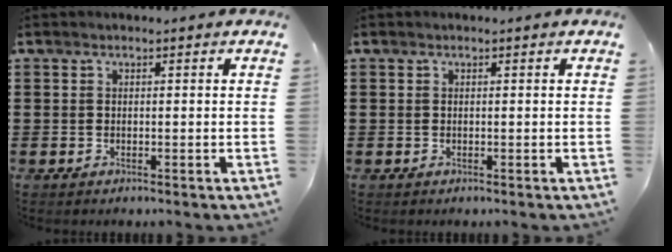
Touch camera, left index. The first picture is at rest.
{"total": 0.0}